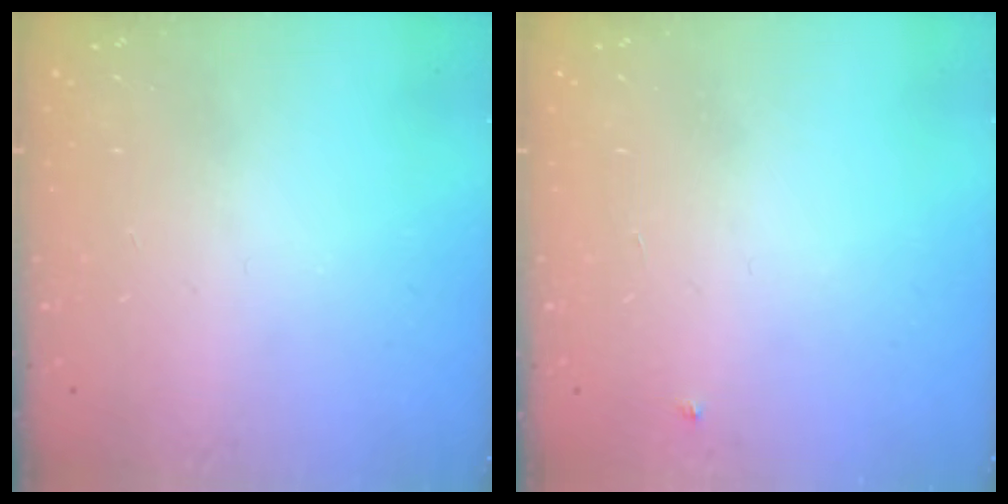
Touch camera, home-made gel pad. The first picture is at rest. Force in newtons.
{"total": 2.7, "press": 2.7, "slide": 0.4}